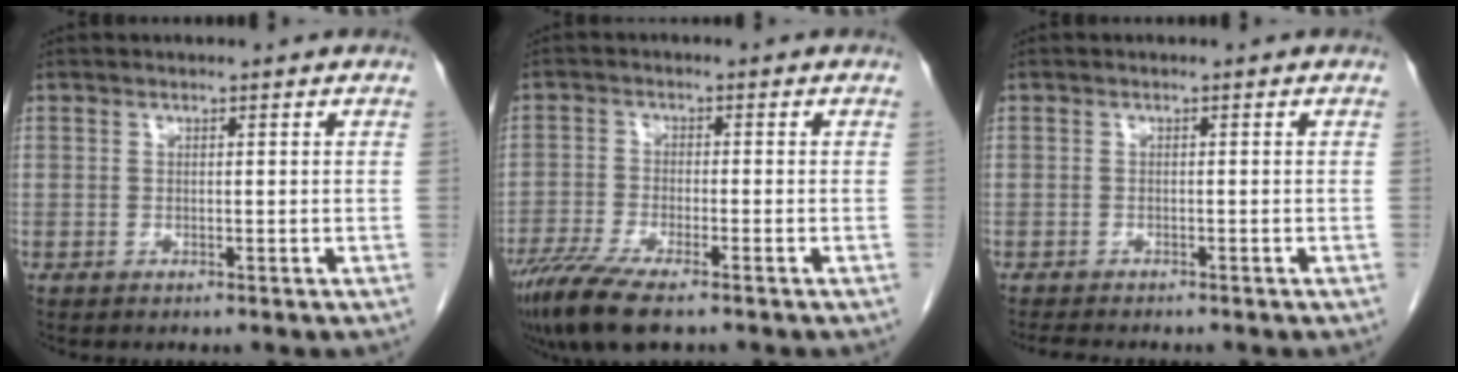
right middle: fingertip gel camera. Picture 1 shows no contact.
{"total": 9.1, "force": [-6.6, 1.6, 6.1], "torque": [-0.111, -0.022, -0.115]}
{"total": 4.0, "force": [-3.6, 0.8, 1.7], "torque": [-0.026, -0.009, -0.052]}